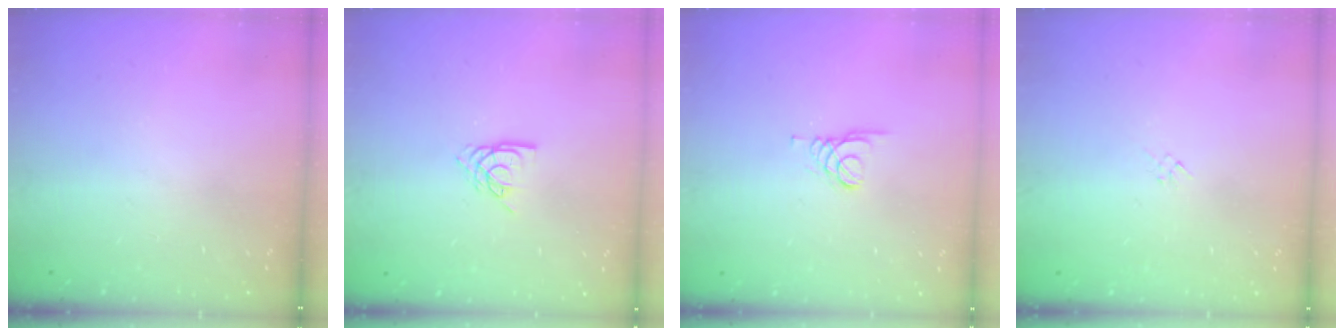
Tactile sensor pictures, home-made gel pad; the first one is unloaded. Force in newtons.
{"total": 7.9, "press": 7.8, "slide": 0.9}
{"total": 1.4, "press": 1.4, "slide": 0.2}
{"total": 1.3, "press": 1.2, "slide": 0.5}